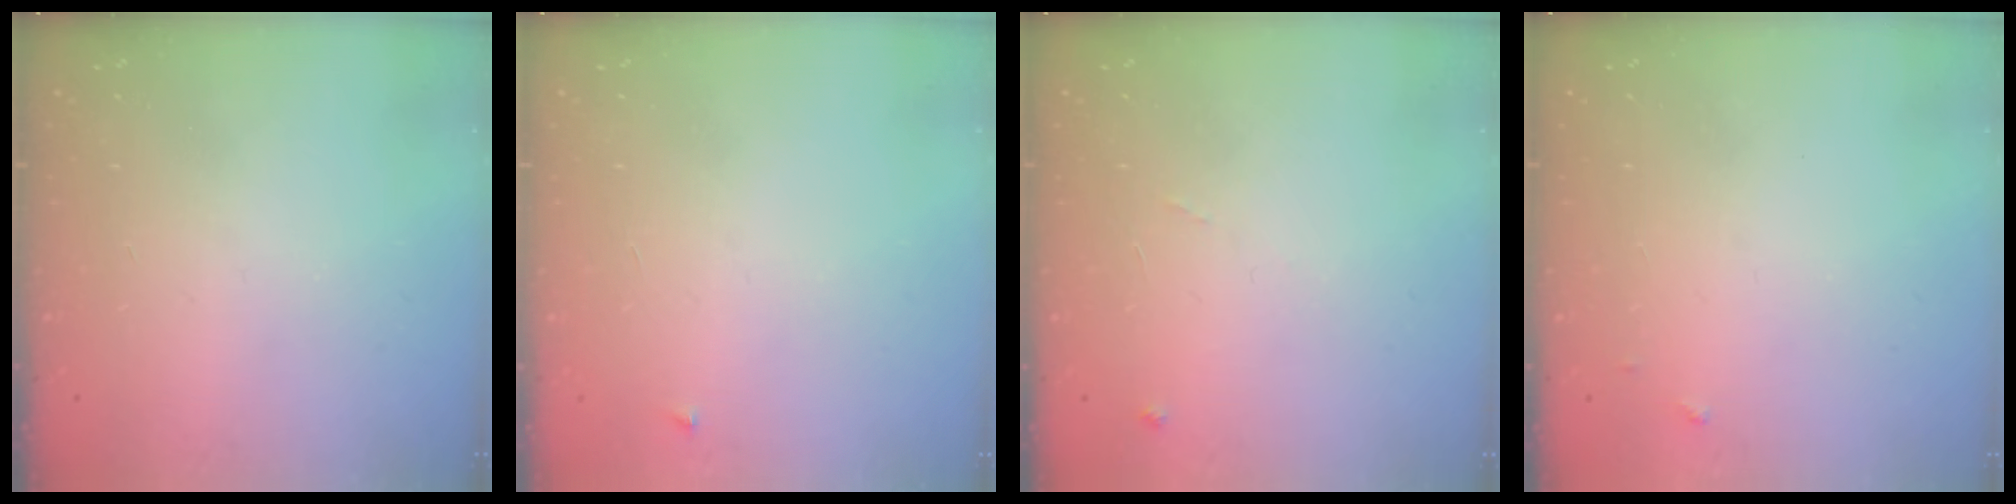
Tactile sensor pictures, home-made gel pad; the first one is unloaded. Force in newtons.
{"total": 2.3, "press": 2.3, "slide": 0.3}
{"total": 6.2, "press": 6.2, "slide": 0.8}
{"total": 3.5, "press": 3.5, "slide": 0.2}